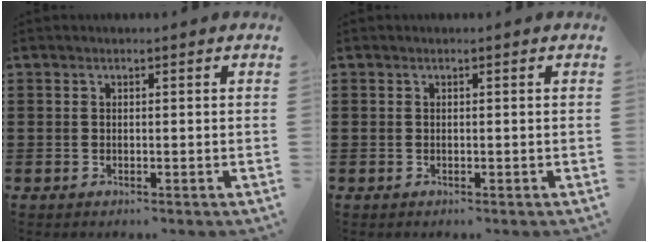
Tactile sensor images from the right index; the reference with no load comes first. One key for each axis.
{"total": 0.0}